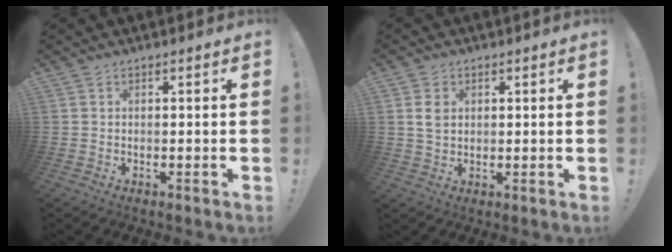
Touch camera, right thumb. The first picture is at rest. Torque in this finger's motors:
{"motor_torque": [-0.08, 0.19, -0.38, 0.15, 0.00]}